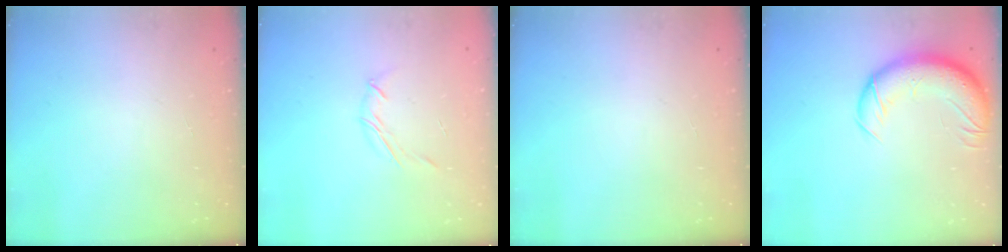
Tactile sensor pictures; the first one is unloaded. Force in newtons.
{"total": 4.4, "press": 4.3, "slide": 0.8}
{"total": 0.0}
{"total": 13.3, "press": 12.8, "slide": 3.6}